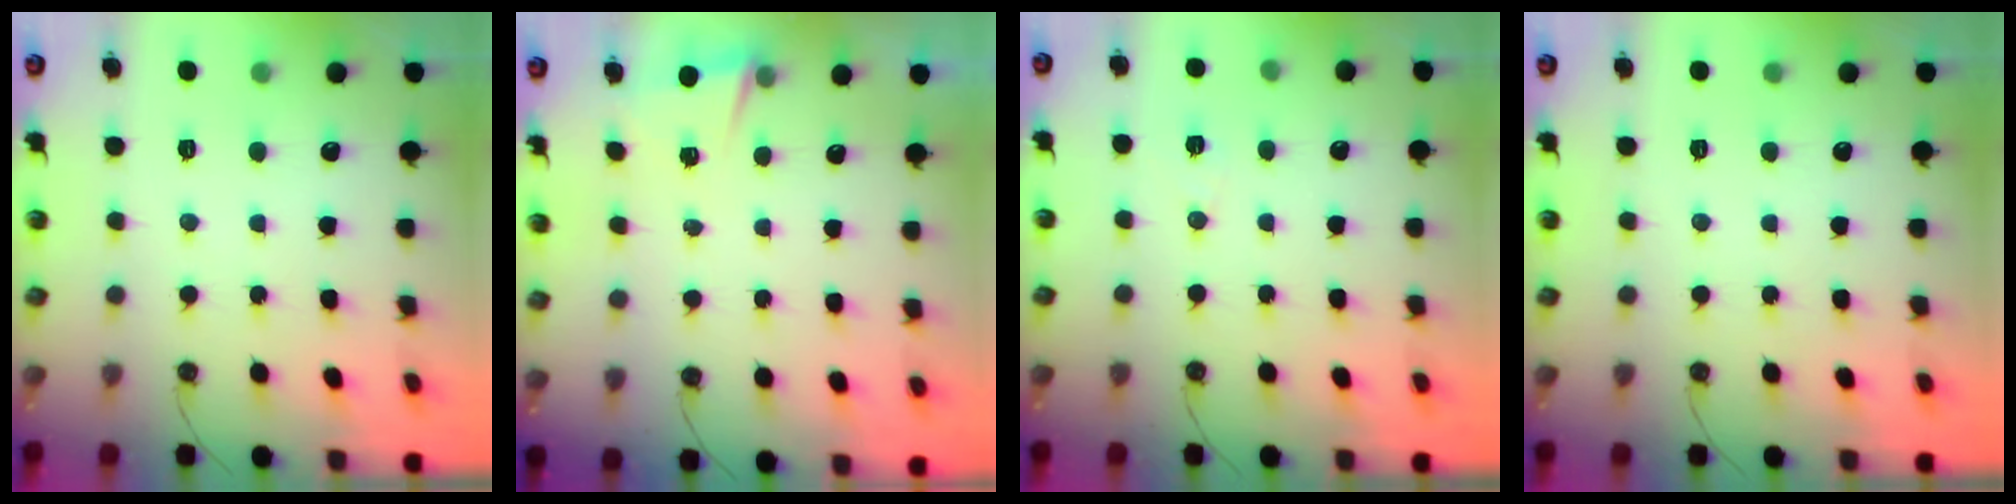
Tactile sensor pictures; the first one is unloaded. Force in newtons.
{"total": 2.8, "press": 2.6, "slide": 1.0}
{"total": 6.4, "press": 4.6, "slide": 4.5}
{"total": 0.0}